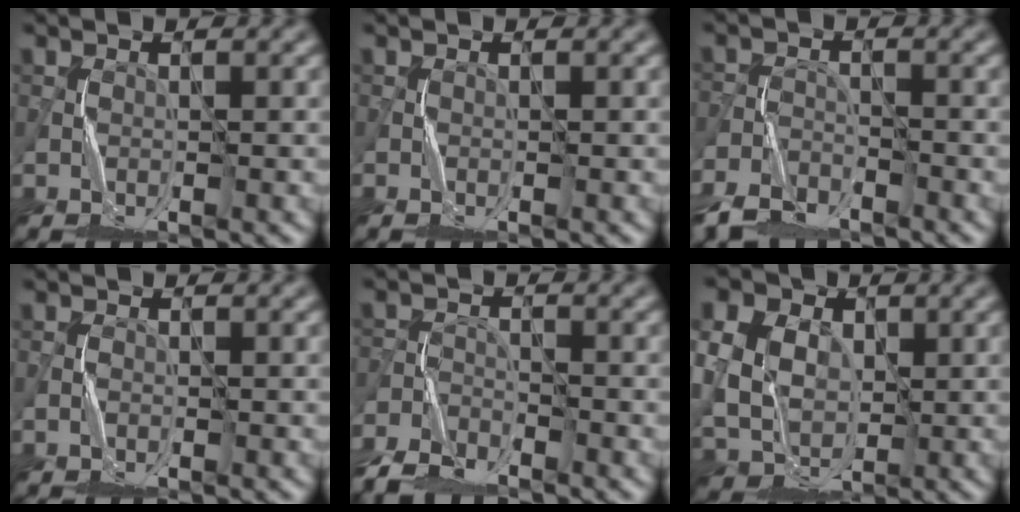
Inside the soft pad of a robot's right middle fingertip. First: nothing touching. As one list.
[{"total": 0.0}, {"total": 5.5, "force": [-4.6, 2.5, 2.0], "torque": [-0.037, -0.018, -0.093]}, {"total": 0.6, "force": [-0.3, 0.4, 0.4], "torque": [-0.008, 0.002, -0.005]}, {"total": 4.8, "force": [-4.0, 1.8, 1.9], "torque": [-0.038, -0.011, -0.088]}, {"total": 14.8, "force": [4.5, 11.8, 7.7], "torque": [-0.180, 0.029, 0.059]}]